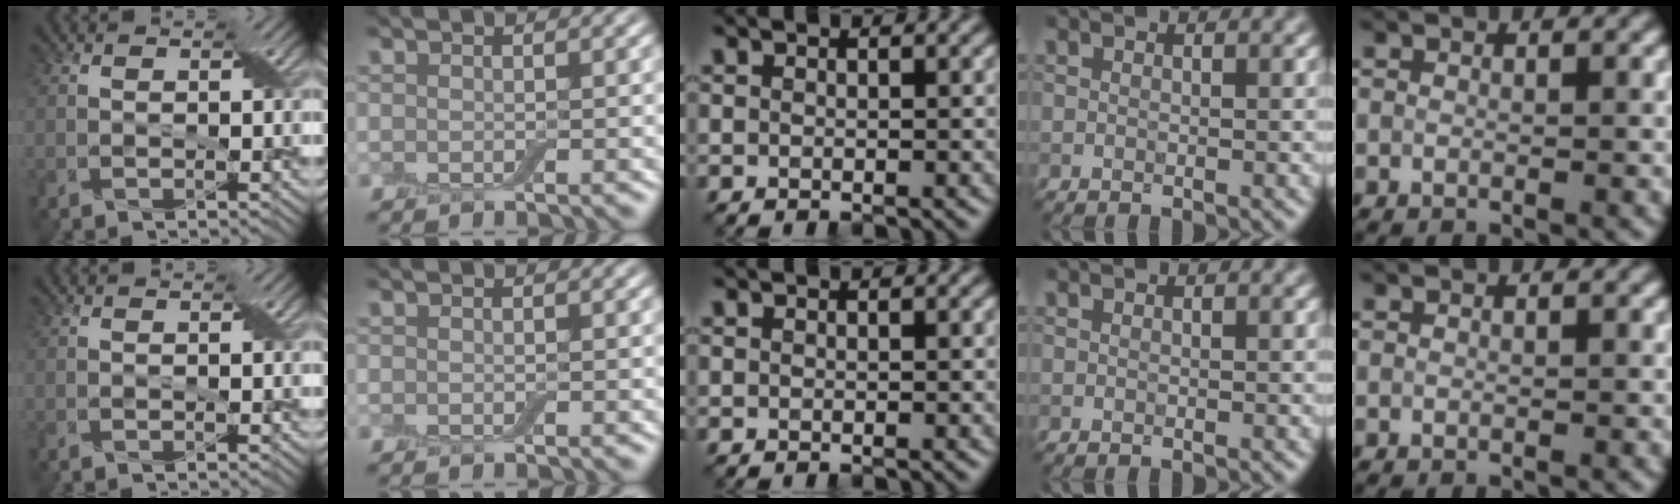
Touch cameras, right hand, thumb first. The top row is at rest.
{}